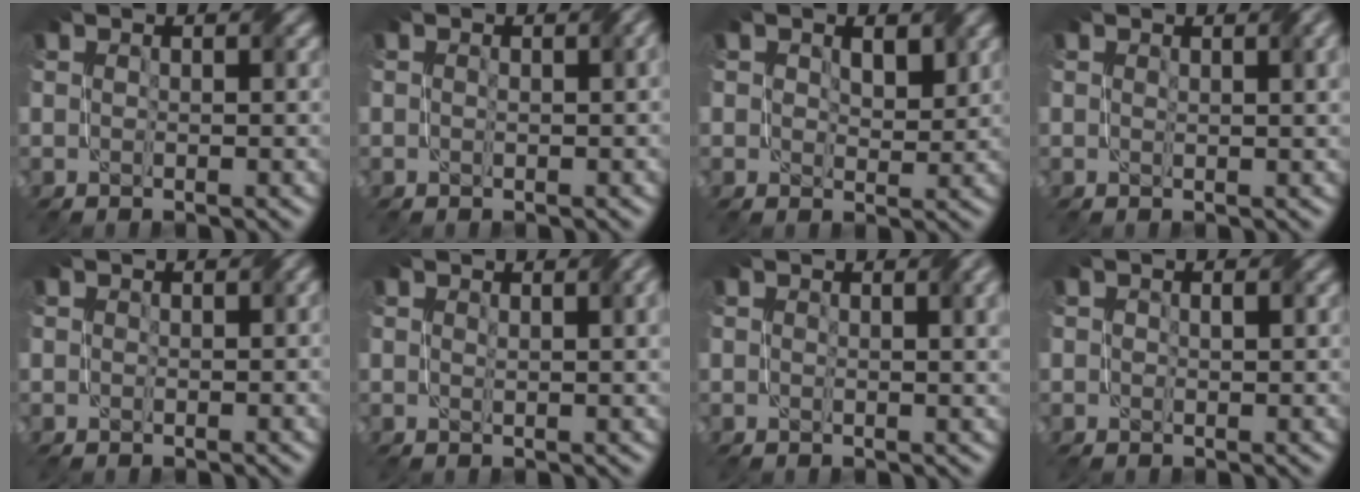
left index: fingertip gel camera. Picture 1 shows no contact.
{"total": 1.3, "force": [-0.1, 0.4, 1.3], "torque": [-0.017, -0.001, 0.001]}
{"total": 2.8, "force": [1.2, 2.0, 1.6], "torque": [-0.032, -0.007, 0.021]}
{"total": 2.0, "force": [0.9, 0.3, 1.7], "torque": [-0.027, 0.003, 0.014]}
{"total": 0.7, "force": [-0.3, 0.5, 0.4], "torque": [-0.007, -0.003, -0.005]}
{"total": 2.3, "force": [1.1, 0.4, 2.0], "torque": [-0.024, 0.004, 0.014]}
{"total": 2.7, "force": [0.9, 0.8, 2.4], "torque": [-0.029, 0.005, 0.013]}
{"total": 0.7, "force": [0.0, 0.5, 0.4], "torque": [-0.011, 0.000, 0.000]}